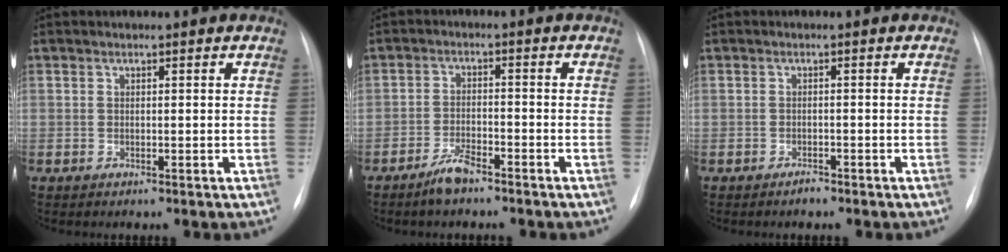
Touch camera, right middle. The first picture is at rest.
{"total": 3.7, "force": [-3.0, 0.8, 2.1], "torque": [-0.045, -0.001, -0.056]}
{"total": 1.0, "force": [-0.9, 0.3, 0.3], "torque": [-0.007, 0.000, -0.013]}